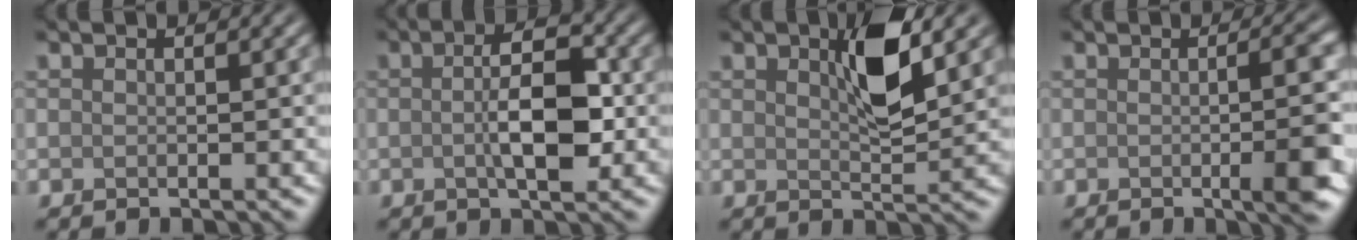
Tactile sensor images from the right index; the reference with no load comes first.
{"total": 5.4, "force": [-0.4, 2.1, 4.9], "torque": [-0.088, 0.004, -0.010]}
{"total": 5.0, "force": [1.8, 1.7, 4.4], "torque": [-0.074, 0.004, 0.029]}
{"total": 5.4, "force": [-0.6, 1.3, 5.2], "torque": [-0.059, 0.001, -0.008]}